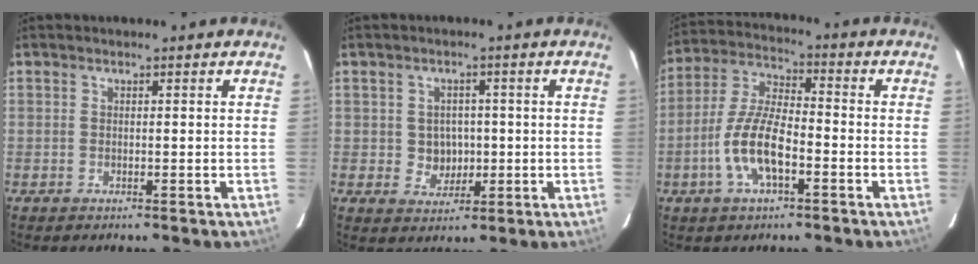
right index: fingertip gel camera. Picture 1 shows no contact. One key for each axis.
{"total": 4.6, "fx": -0.1, "fy": 4.4, "fz": 1.4, "tx": -0.031, "ty": 0.011, "tz": 0.009}
{"total": 11.1, "fx": -4.1, "fy": 4.0, "fz": 9.5, "tx": -0.205, "ty": 0.003, "tz": -0.080}